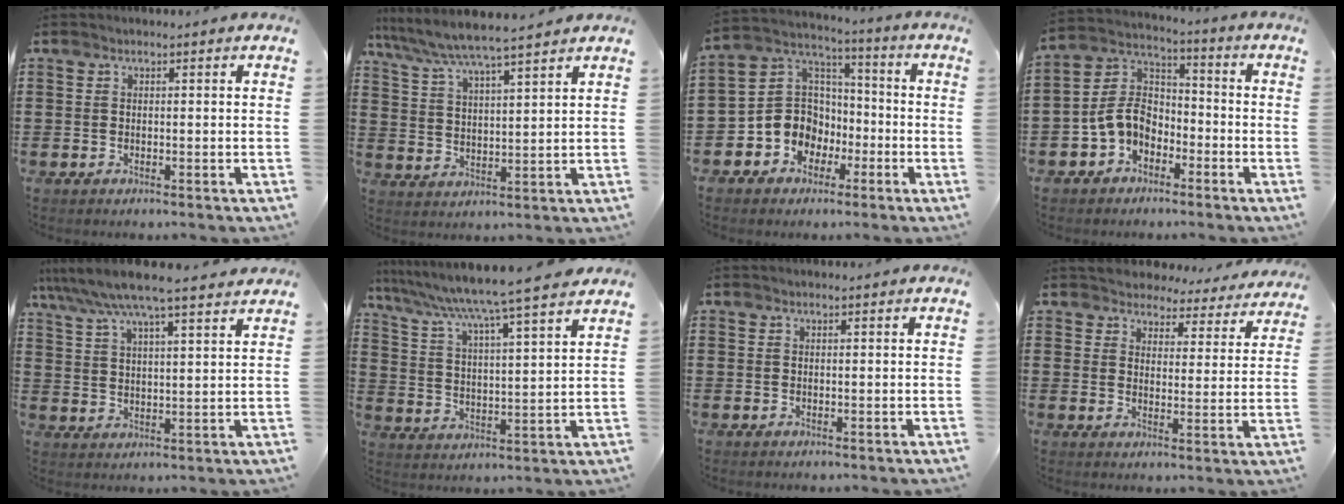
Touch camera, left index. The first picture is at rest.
{"total": 5.7, "force": [5.2, -0.2, 2.3], "torque": [-0.068, -0.030, 0.086]}
{"total": 8.3, "force": [-2.5, 7.7, 1.8], "torque": [-0.080, 0.004, -0.049]}
{"total": 6.8, "force": [-2.7, 5.1, 3.6], "torque": [-0.110, -0.001, -0.065]}
{"total": 7.6, "force": [6.6, 0.3, 3.8], "torque": [-0.096, -0.027, 0.114]}
{"total": 6.8, "force": [6.0, -1.3, 2.8], "torque": [-0.081, -0.050, 0.093]}
{"total": 0.0}
{"total": 4.2, "force": [4.1, 1.0, -0.2], "torque": [-0.022, -0.025, 0.069]}